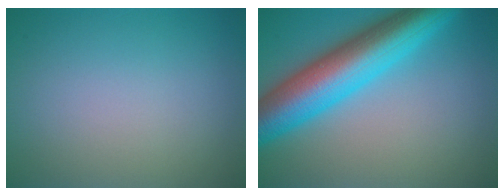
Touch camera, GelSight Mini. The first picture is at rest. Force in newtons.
{"total": 10.1, "press": 10.1, "slide": 0.2}